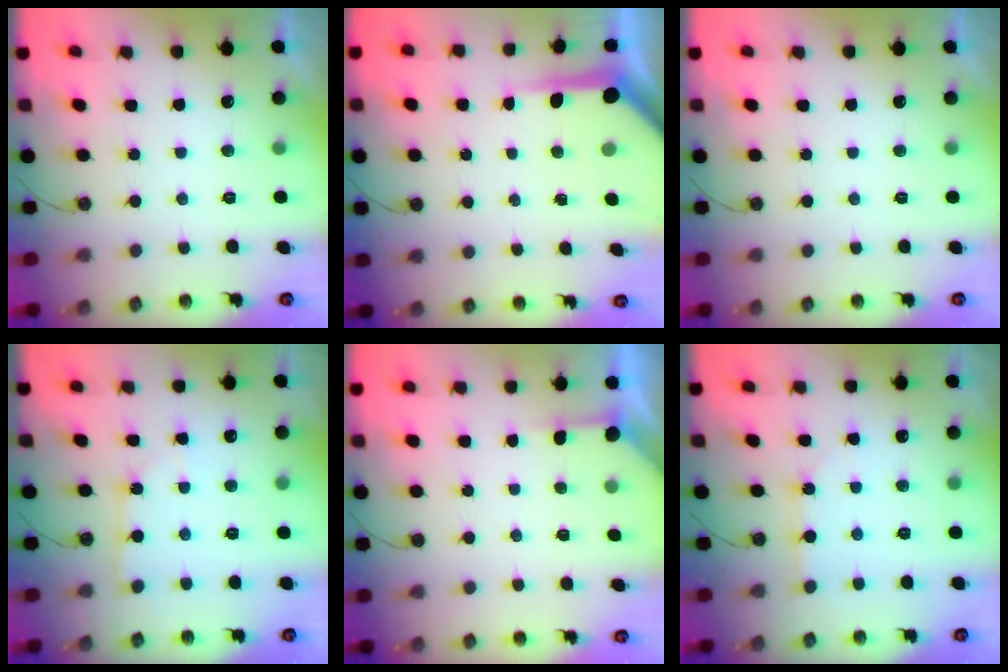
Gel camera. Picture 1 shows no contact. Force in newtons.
{"total": 6.8, "press": 6.8, "slide": 0.5}
{"total": 0.0}
{"total": 4.4, "press": 4.4, "slide": 0.6}
{"total": 1.8, "press": 1.8, "slide": 0.3}
{"total": 2.5, "press": 2.5, "slide": 0.3}